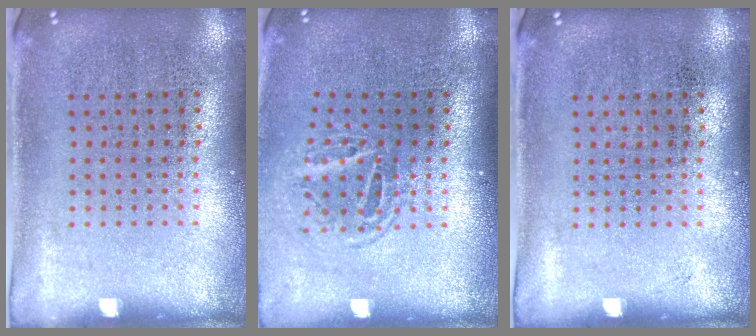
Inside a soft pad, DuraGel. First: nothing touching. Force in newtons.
{"total": 1.6, "press": 1.1, "slide": 1.2}
{"total": 0.0}